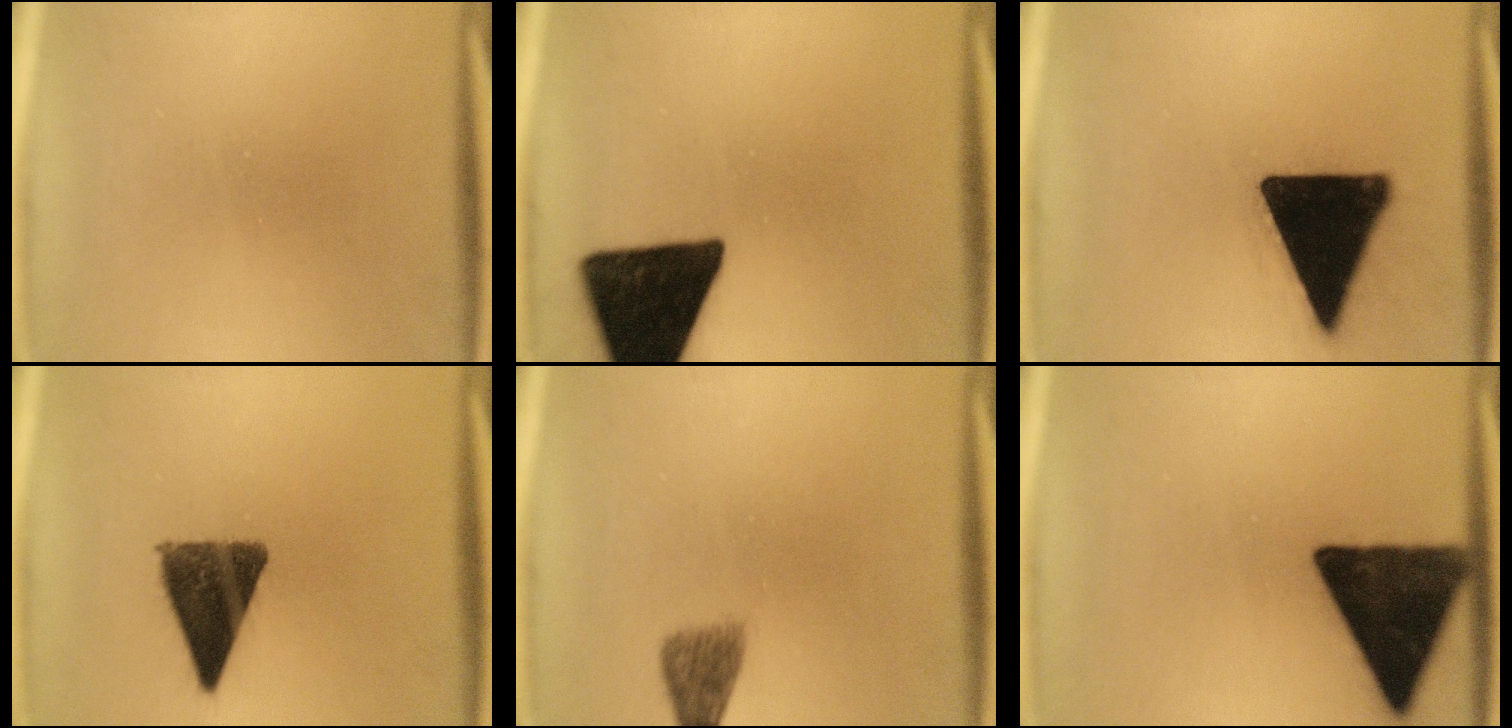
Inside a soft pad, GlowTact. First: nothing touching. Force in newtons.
{"total": 19.4}
{"total": 20.3}
{"total": 11.5}
{"total": 2.7}
{"total": 14.9}